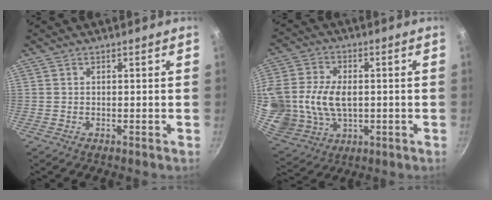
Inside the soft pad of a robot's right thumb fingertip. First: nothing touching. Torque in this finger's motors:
{"motor_torque": [2.28, 2.41, 0.92, -0.79, 0.20]}